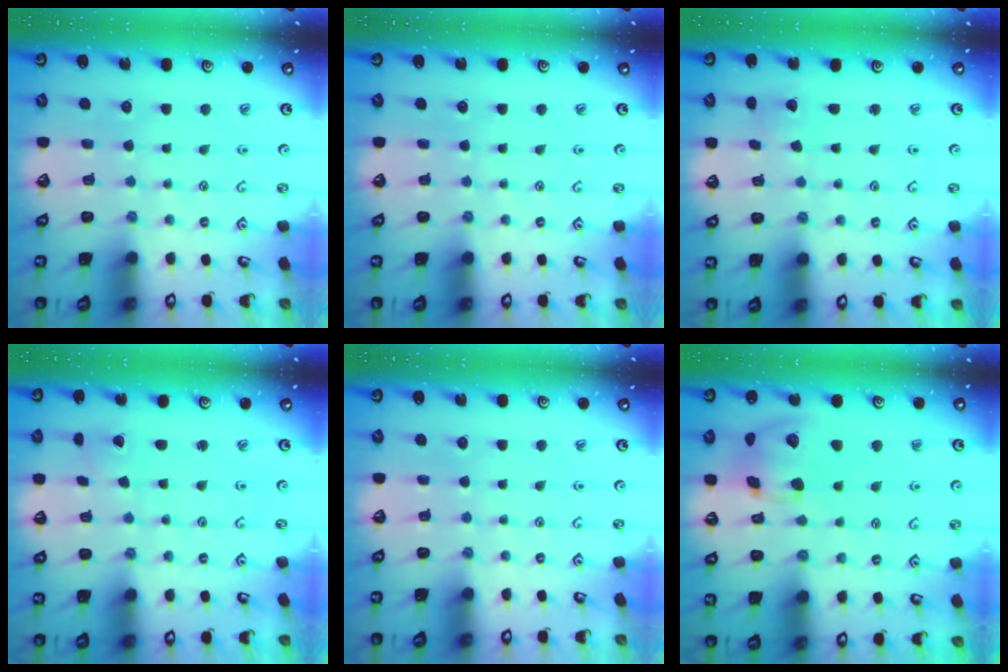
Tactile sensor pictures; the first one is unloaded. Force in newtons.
{"total": 0.0}
{"total": 2.9, "press": 2.9, "slide": 0.3}
{"total": 1.5, "press": 1.5, "slide": 0.1}
{"total": 0.0}
{"total": 14.4, "press": 14.2, "slide": 2.2}